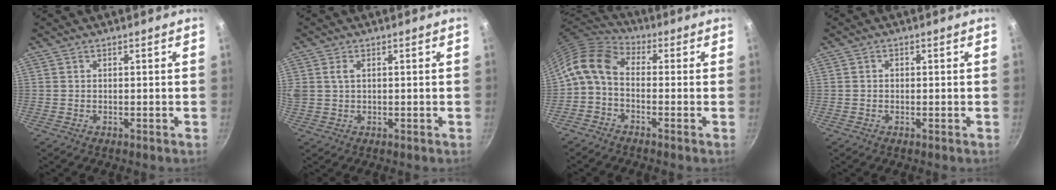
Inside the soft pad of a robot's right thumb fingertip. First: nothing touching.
{"total": 3.3, "force": [0.9, 2.2, 2.3], "torque": [-0.042, 0.003, 0.017]}
{"total": 9.0, "force": [-1.2, 5.9, 6.7], "torque": [-0.137, 0.038, -0.044]}
{"total": 0.8, "force": [-0.1, 0.7, 0.4], "torque": [-0.005, 0.004, -0.002]}